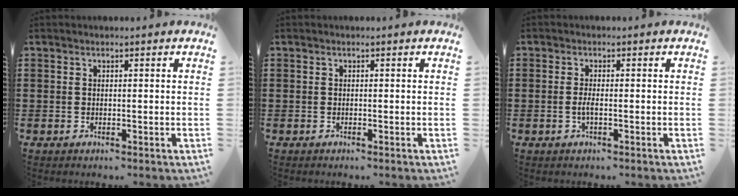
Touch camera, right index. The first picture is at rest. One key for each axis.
{"total": 0.0}
{"total": 1.7, "fx": -0.7, "fy": 0.1, "fz": 1.5, "tx": -0.037, "ty": -0.006, "tz": -0.014}